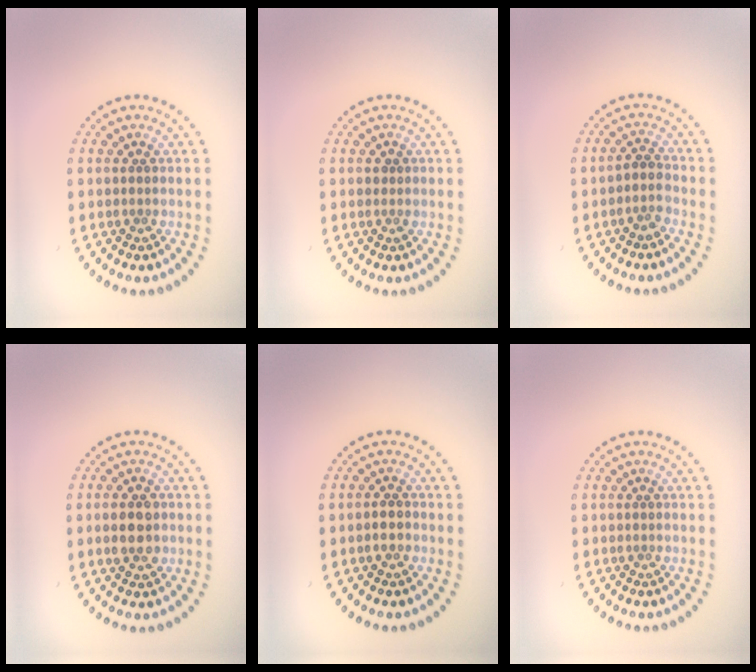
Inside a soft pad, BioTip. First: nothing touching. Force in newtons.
{"total": 0.7, "press": 0.7, "slide": 0.0}
{"total": 1.6, "press": 1.3, "slide": 0.9}
{"total": 2.8, "press": 2.8, "slide": 0.2}
{"total": 1.1, "press": 1.1, "slide": 0.4}
{"total": 0.0}